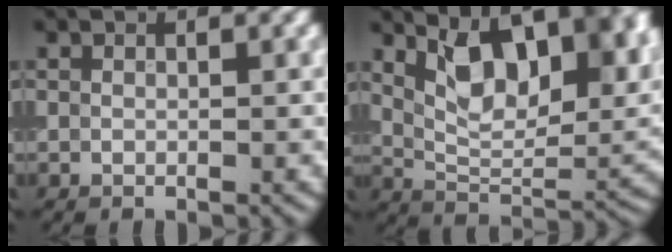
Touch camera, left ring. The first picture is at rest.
{"total": 11.6, "force": [4.7, 5.5, 9.1], "torque": [-0.135, 0.002, 0.083]}